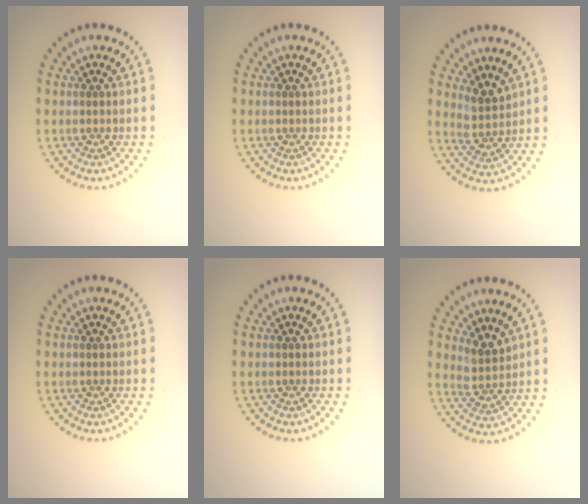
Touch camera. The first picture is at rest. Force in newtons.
{"total": 0.0}
{"total": 2.5, "press": 1.9, "slide": 1.6}
{"total": 0.0}
{"total": 0.0}
{"total": 2.5, "press": 1.9, "slide": 1.6}